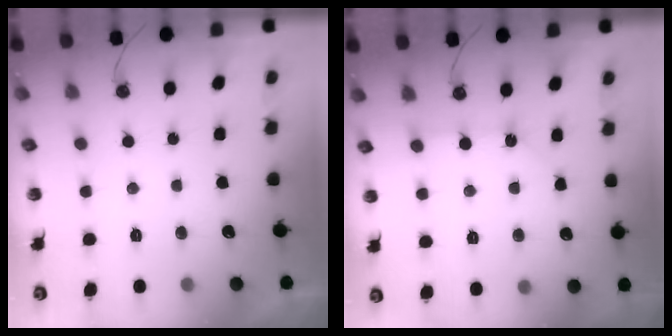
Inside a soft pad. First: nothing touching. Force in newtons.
{"total": 1.8, "press": 1.8, "slide": 0.1}